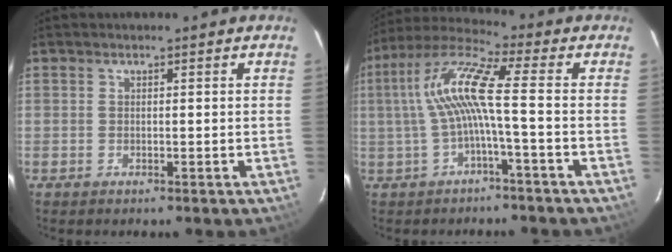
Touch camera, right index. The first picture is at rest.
{"total": 10.9, "force": [-1.0, 0.7, 10.9], "torque": [-0.222, 0.018, -0.016]}